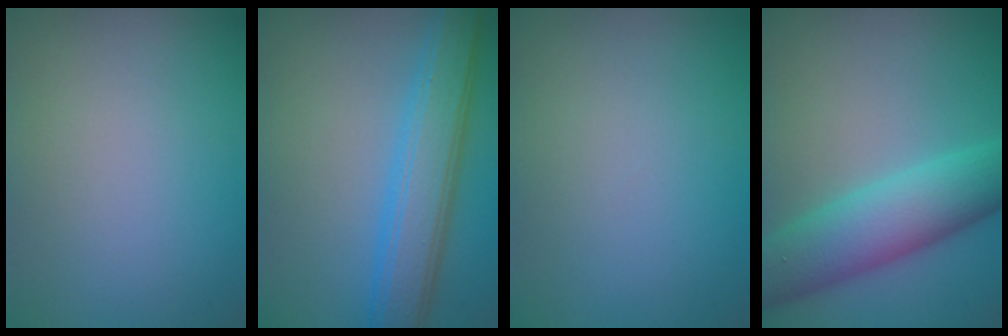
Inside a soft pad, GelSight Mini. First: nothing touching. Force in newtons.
{"total": 5.7, "press": 5.7, "slide": 0.2}
{"total": 0.0}
{"total": 7.4, "press": 7.4, "slide": 0.7}